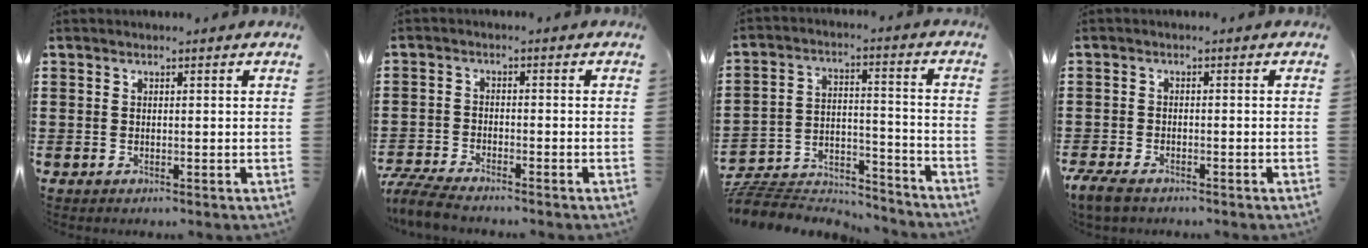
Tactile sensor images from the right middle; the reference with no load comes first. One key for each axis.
{"total": 4.5, "fx": -4.3, "fy": 0.3, "fz": 1.4, "tx": -0.051, "ty": -0.013, "tz": -0.091}
{"total": 7.4, "fx": -7.1, "fy": 1.7, "fz": 1.2, "tx": -0.021, "ty": 0.015, "tz": -0.143}
{"total": 2.5, "fx": -2.0, "fy": 0.8, "fz": 1.3, "tx": -0.046, "ty": -0.004, "tz": -0.044}